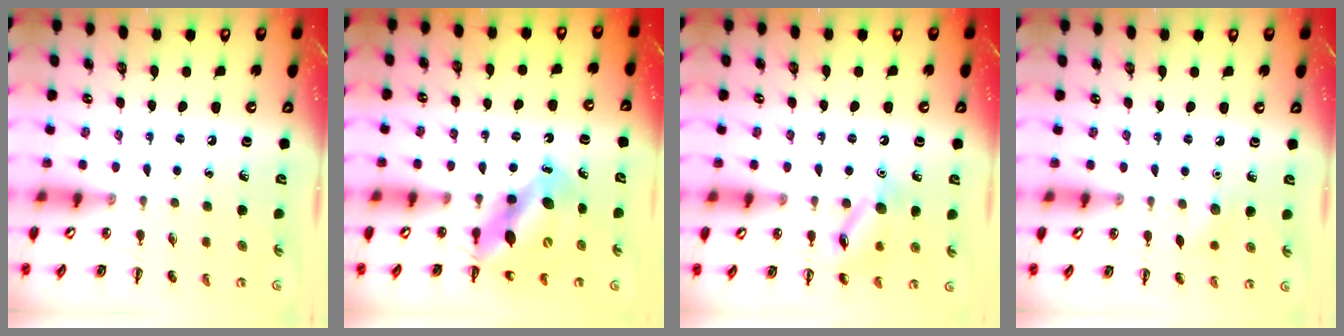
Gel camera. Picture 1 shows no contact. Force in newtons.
{"total": 10.5, "press": 10.1, "slide": 2.7}
{"total": 11.8, "press": 11.7, "slide": 0.6}
{"total": 6.1, "press": 5.8, "slide": 1.7}